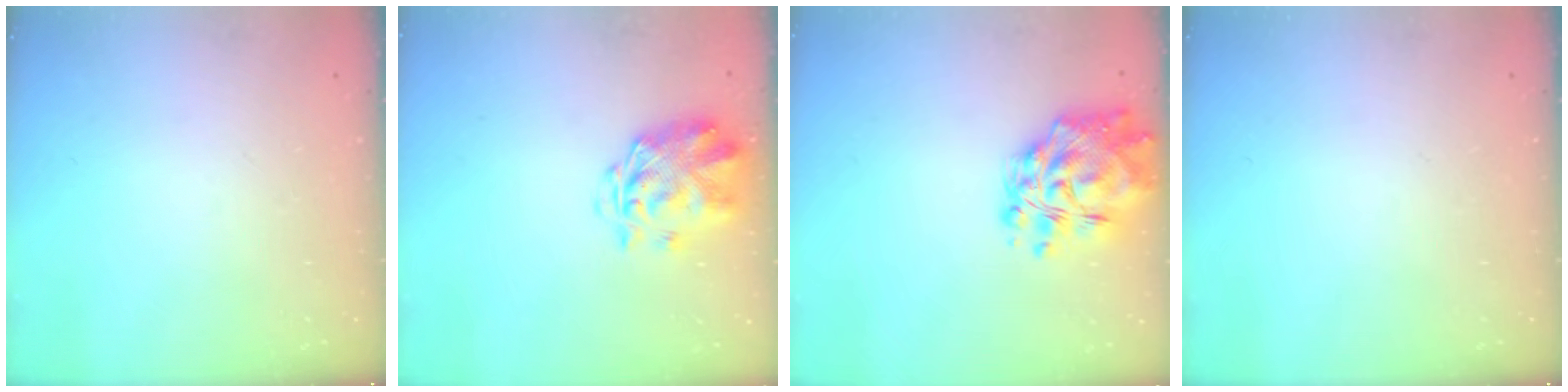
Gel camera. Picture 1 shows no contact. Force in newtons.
{"total": 3.3, "press": 2.9, "slide": 1.6}
{"total": 13.8, "press": 12.9, "slide": 4.8}
{"total": 0.0}